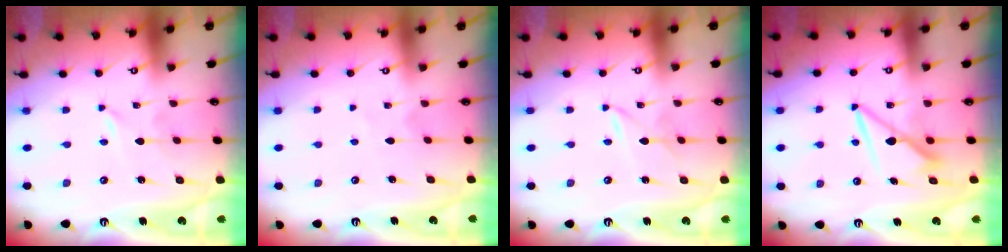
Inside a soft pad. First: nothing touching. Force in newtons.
{"total": 2.8, "press": 2.7, "slide": 0.3}
{"total": 1.6, "press": 1.6, "slide": 0.2}
{"total": 7.9, "press": 7.9, "slide": 0.5}